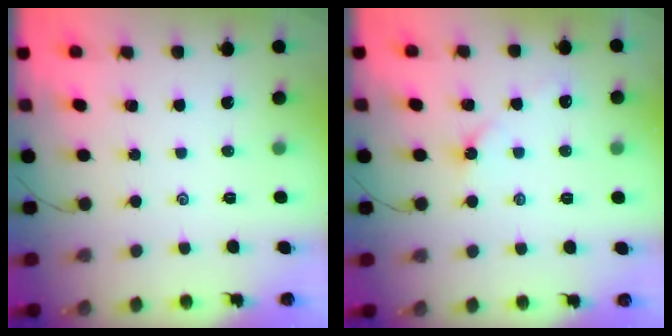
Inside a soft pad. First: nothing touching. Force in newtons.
{"total": 2.9, "press": 2.9, "slide": 0.6}